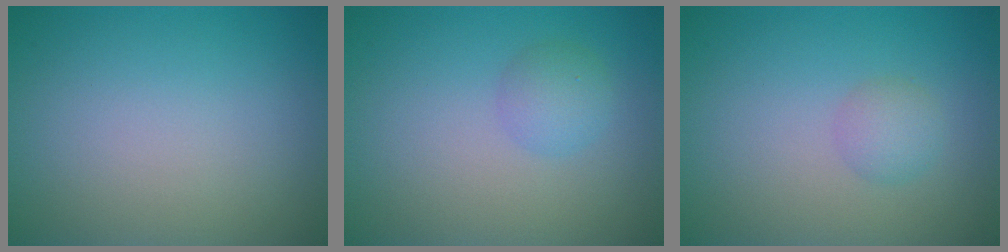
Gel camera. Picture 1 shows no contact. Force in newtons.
{"total": 1.8, "press": 1.8, "slide": 0.1}
{"total": 1.6, "press": 1.6, "slide": 0.1}